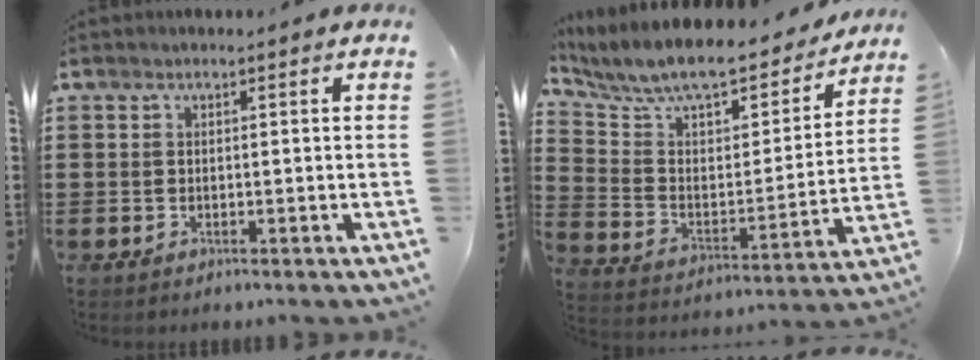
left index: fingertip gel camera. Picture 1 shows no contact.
{"total": 9.1, "force": [8.0, 2.2, 3.7], "torque": [-0.101, -0.055, 0.133]}